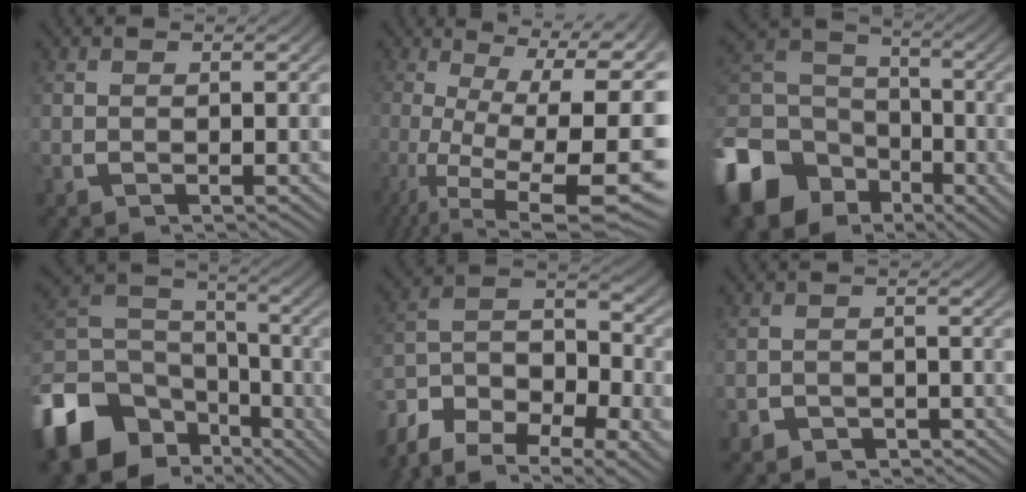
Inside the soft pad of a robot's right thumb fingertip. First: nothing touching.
{"total": 15.4, "force": [-1.7, 9.2, 12.2], "torque": [-0.197, -0.051, -0.006]}
{"total": 14.1, "force": [-5.8, 11.0, 6.8], "torque": [-0.145, -0.058, -0.080]}
{"total": 13.6, "force": [-5.7, 9.8, 7.6], "torque": [-0.155, -0.044, -0.079]}
{"total": 13.8, "force": [-6.3, 9.4, 7.9], "torque": [-0.157, -0.039, -0.105]}
{"total": 2.8, "force": [-2.6, 0.8, -0.5], "torque": [0.011, -0.008, -0.041]}